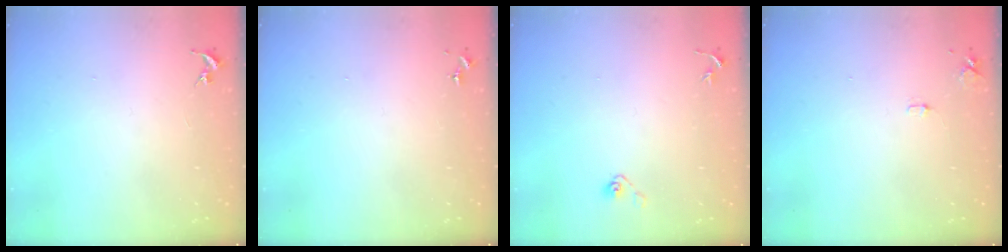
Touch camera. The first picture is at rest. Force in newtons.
{"total": 0.0}
{"total": 4.0, "press": 3.4, "slide": 2.0}
{"total": 5.2, "press": 5.1, "slide": 0.8}